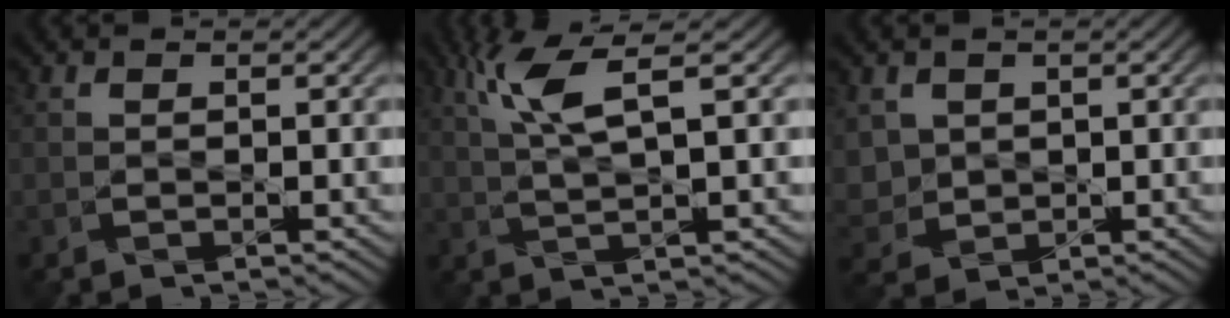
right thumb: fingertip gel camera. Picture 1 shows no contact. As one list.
[{"total": 5.7, "force": [2.5, 0.1, 5.2], "torque": [-0.126, 0.013, 0.060]}, {"total": 4.1, "force": [1.1, 3.5, 1.9], "torque": [-0.081, -0.003, 0.021]}]